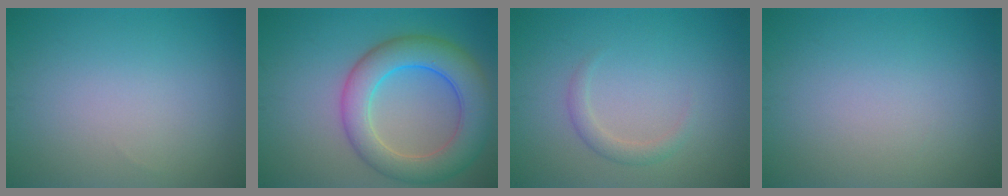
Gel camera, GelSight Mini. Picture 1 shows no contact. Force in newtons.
{"total": 7.6, "press": 7.6, "slide": 0.3}
{"total": 1.6, "press": 1.6, "slide": 0.1}
{"total": 0.0}